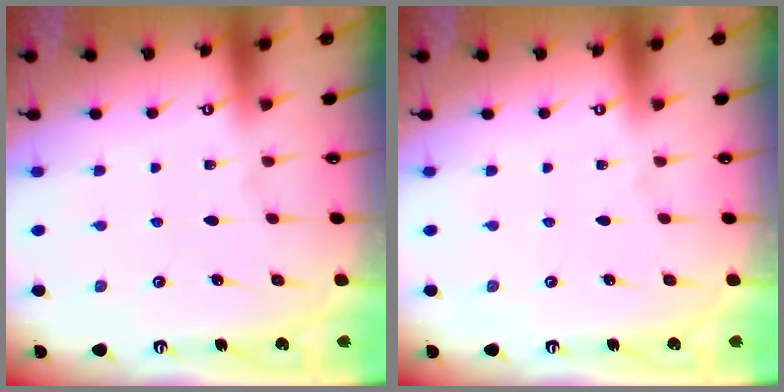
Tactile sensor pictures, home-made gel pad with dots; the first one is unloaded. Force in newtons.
{"total": 0.0}